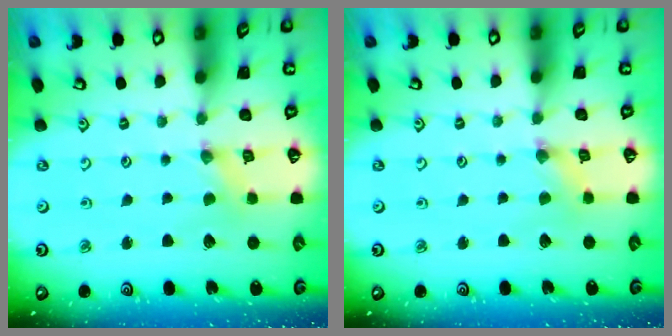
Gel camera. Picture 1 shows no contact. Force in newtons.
{"total": 0.8, "press": 0.7, "slide": 0.3}